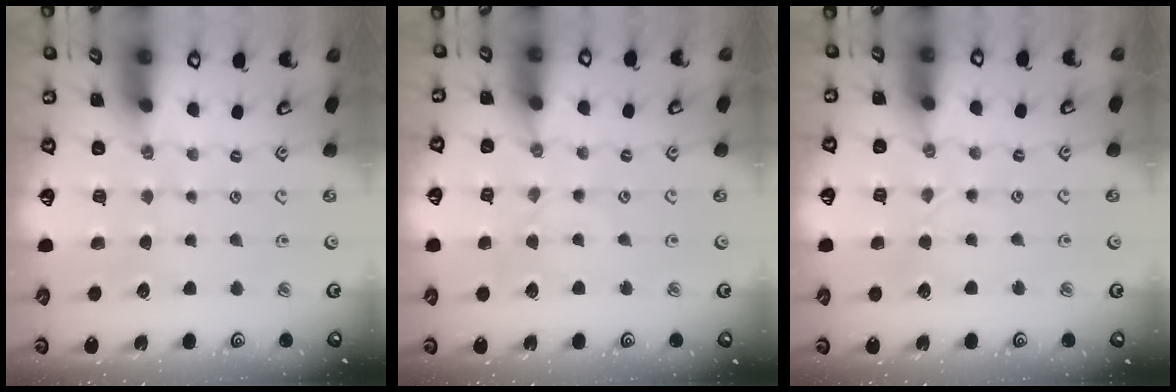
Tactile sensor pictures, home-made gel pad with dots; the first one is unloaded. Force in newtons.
{"total": 0.6, "press": 0.5, "slide": 0.2}
{"total": 2.0, "press": 2.0, "slide": 0.2}